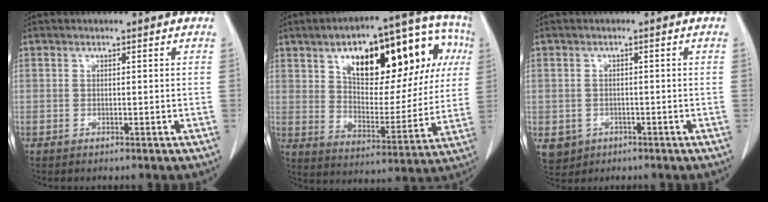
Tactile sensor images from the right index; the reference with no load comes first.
{"total": 24.6, "force": [9.0, 10.3, 20.4], "torque": [-0.287, 0.053, 0.138]}
{"total": 4.4, "force": [-1.8, 3.9, 1.0], "torque": [-0.015, 0.002, -0.021]}